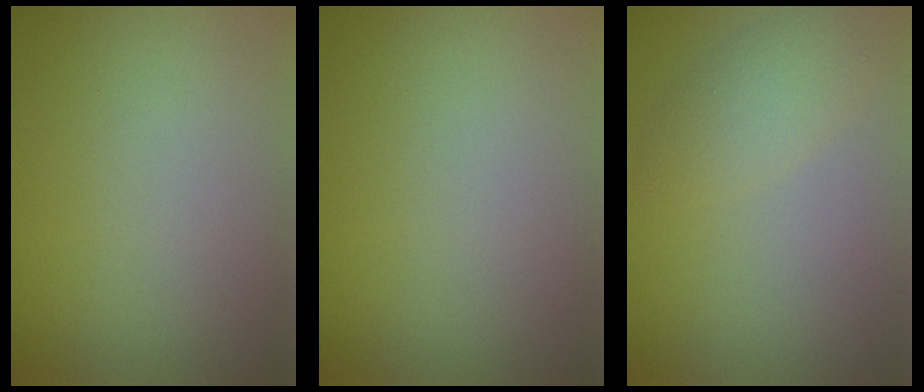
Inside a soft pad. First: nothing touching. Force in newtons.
{"total": 0.0}
{"total": 2.4, "press": 2.4, "slide": 0.2}